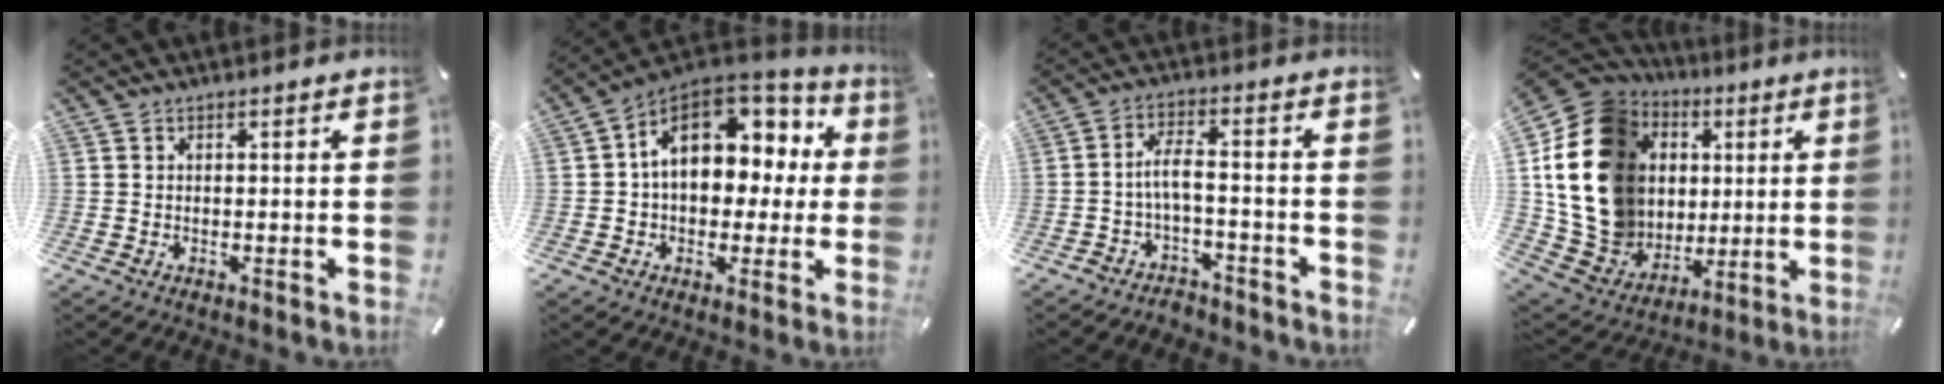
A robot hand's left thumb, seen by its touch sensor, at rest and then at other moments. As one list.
[{"total": 15.5, "force": [4.2, 11.0, 10.0], "torque": [-0.152, -0.018, 0.079]}, {"total": 5.3, "force": [-2.3, 2.0, 4.3], "torque": [-0.099, 0.004, -0.050]}, {"total": 20.7, "force": [3.4, 17.7, 10.2], "torque": [-0.215, -0.033, 0.076]}]